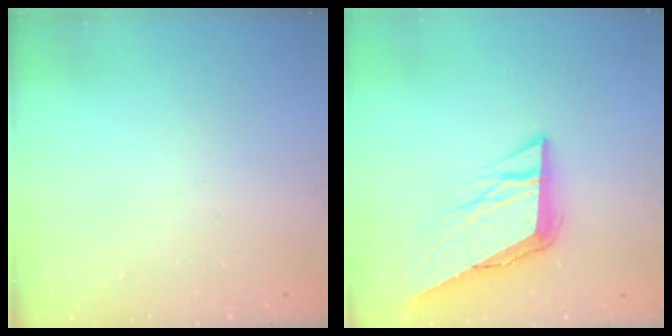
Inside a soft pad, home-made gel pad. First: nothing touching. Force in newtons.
{"total": 10.4, "press": 10.2, "slide": 1.7}